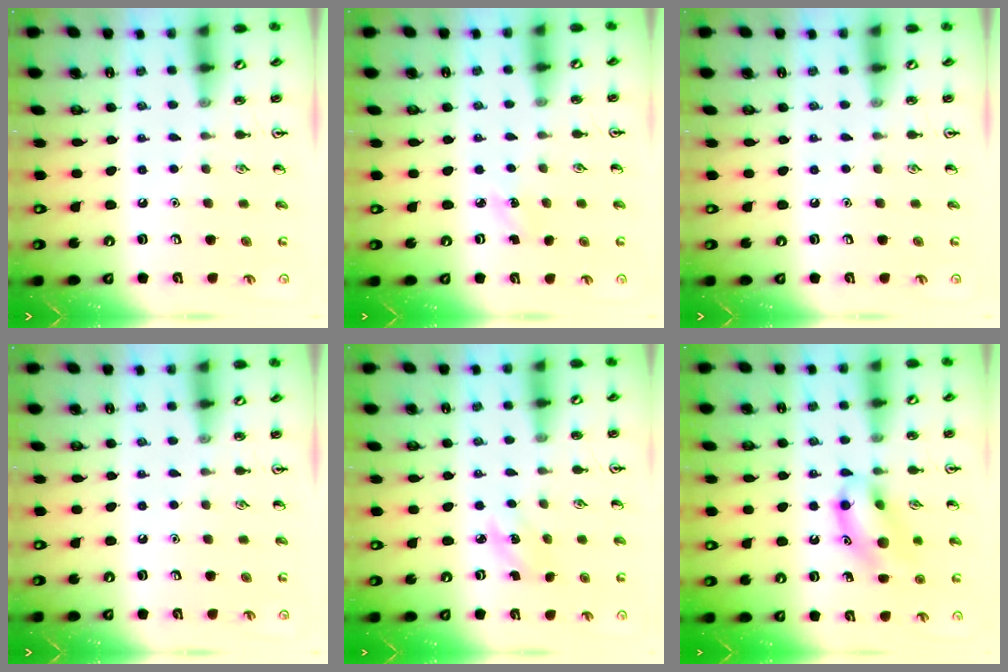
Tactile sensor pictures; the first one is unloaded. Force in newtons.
{"total": 2.8, "press": 2.6, "slide": 1.0}
{"total": 0.0}
{"total": 0.0}
{"total": 3.1, "press": 2.9, "slide": 1.2}
{"total": 13.1, "press": 13.1, "slide": 1.3}